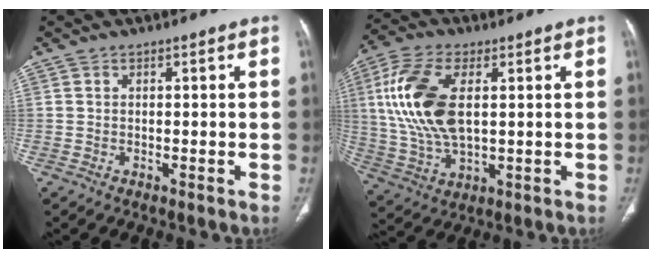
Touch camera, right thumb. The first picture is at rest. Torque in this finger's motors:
{"motor_torque": [-0.48, 1.30, 1.07, 0.93, 0.37]}